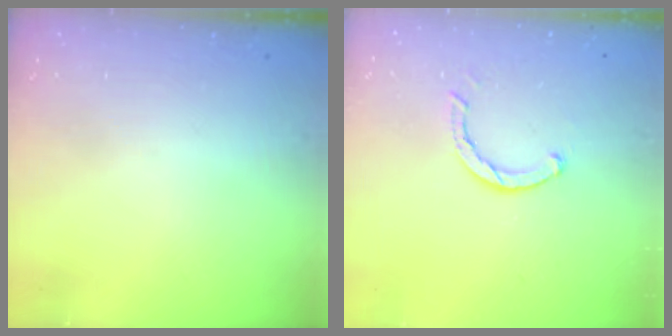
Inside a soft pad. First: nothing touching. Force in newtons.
{"total": 2.5, "press": 2.5, "slide": 0.1}